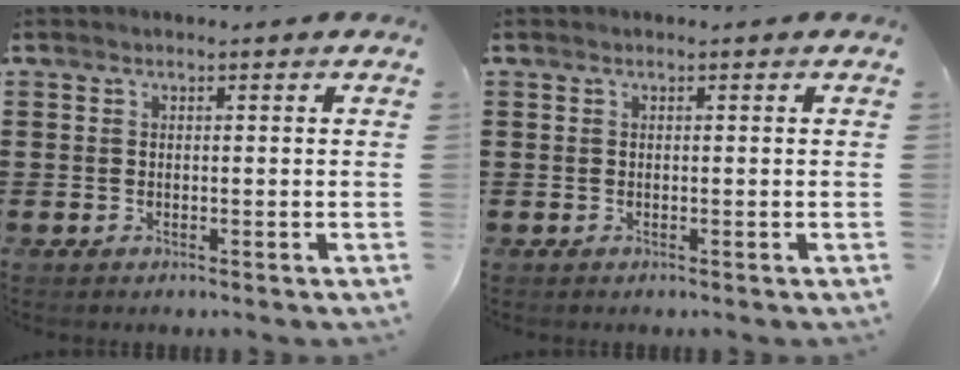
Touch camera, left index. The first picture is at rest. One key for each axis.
{"total": 0.0}